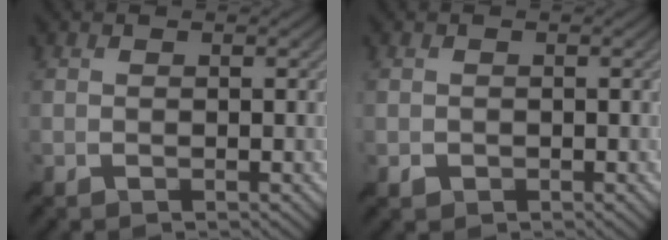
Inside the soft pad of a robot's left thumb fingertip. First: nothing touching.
{"total": 1.0, "force": [-0.6, 0.9, 0.0], "torque": [0.002, -0.007, -0.011]}